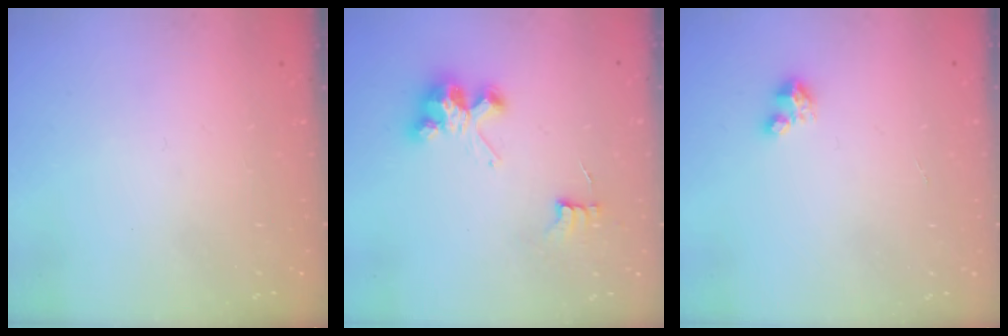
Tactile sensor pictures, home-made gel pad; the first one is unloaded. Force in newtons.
{"total": 7.9, "press": 7.9, "slide": 0.1}
{"total": 2.8, "press": 2.8, "slide": 0.3}